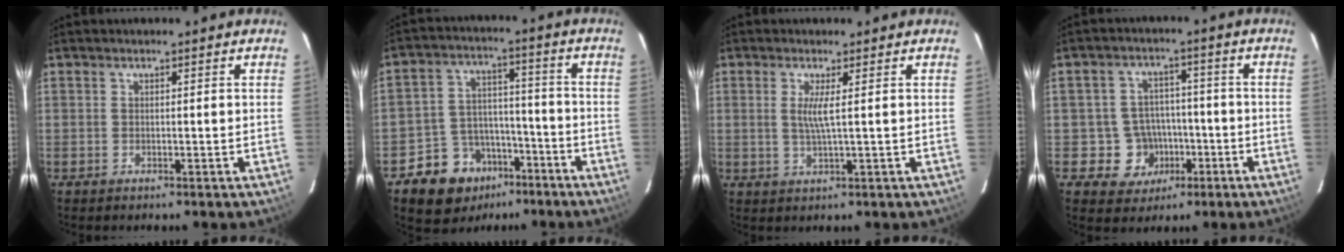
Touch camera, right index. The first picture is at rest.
{"total": 11.7, "force": [-7.4, 8.5, 3.2], "torque": [-0.078, 0.038, -0.101]}
{"total": 3.1, "force": [0.7, -0.3, 3.0], "torque": [-0.060, -0.007, 0.012]}
{"total": 7.6, "force": [-2.7, 7.0, 1.1], "torque": [-0.037, 0.027, -0.030]}